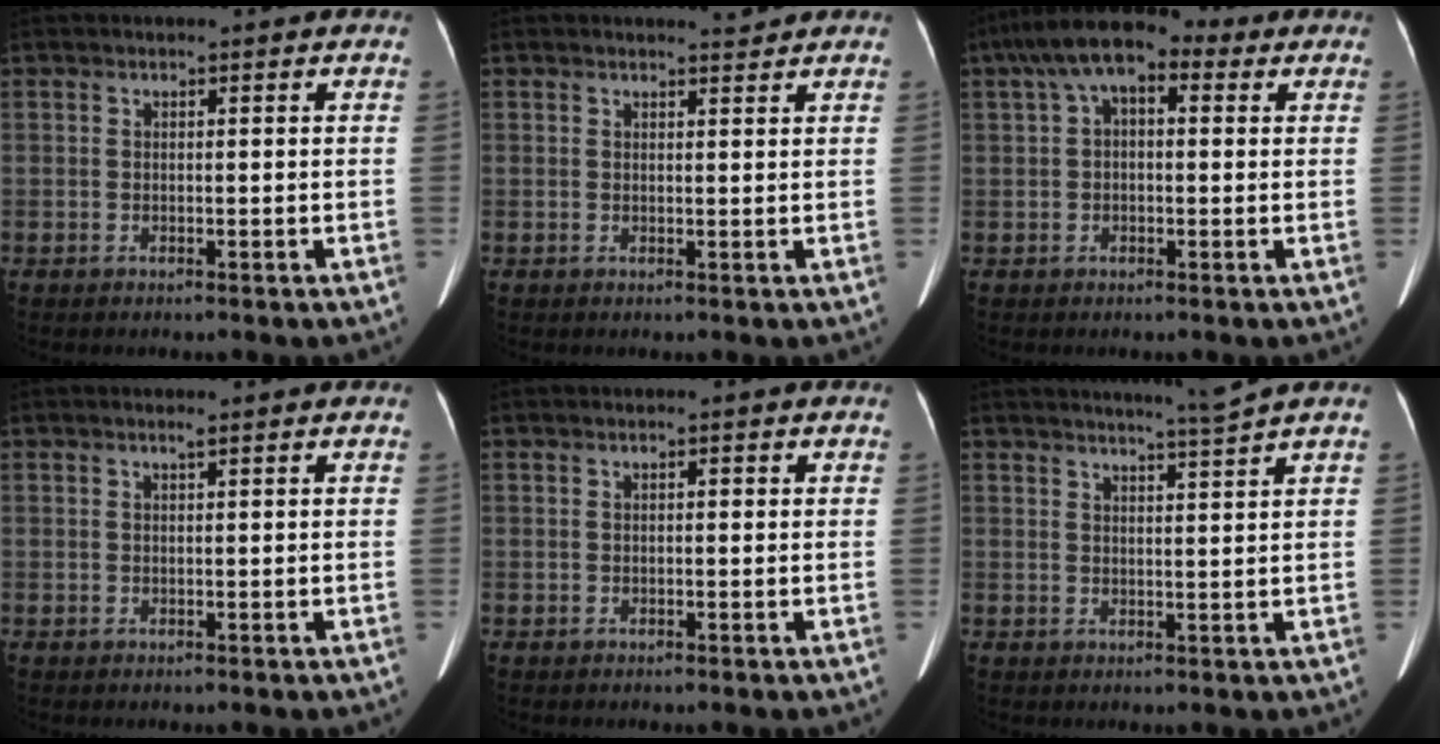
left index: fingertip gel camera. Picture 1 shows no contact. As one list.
[{"total": 1.4, "force": [1.4, -0.1, 0.1], "torque": [-0.006, -0.008, 0.022]}, {"total": 9.6, "force": [4.2, 4.5, 7.4], "torque": [-0.133, 0.056, 0.067]}, {"total": 0.7, "force": [0.4, 0.0, 0.6], "torque": [-0.011, 0.002, 0.009]}, {"total": 0.7, "force": [0.2, 0.3, 0.6], "torque": [-0.009, 0.004, 0.002]}, {"total": 4.1, "force": [3.4, -1.9, 1.2], "torque": [-0.021, -0.016, 0.056]}]